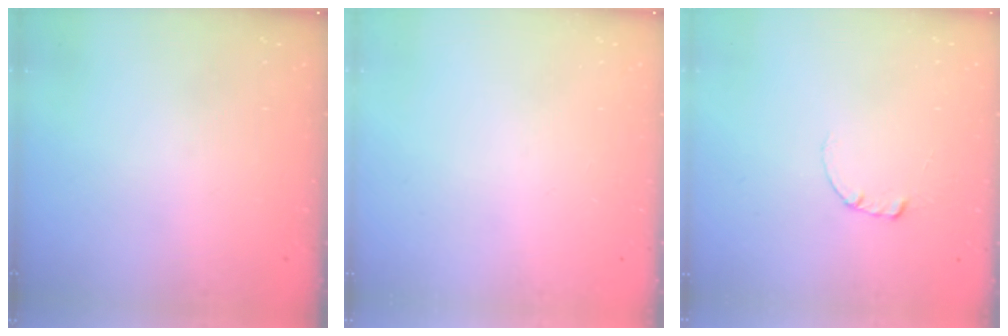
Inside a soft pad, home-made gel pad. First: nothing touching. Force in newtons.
{"total": 0.0}
{"total": 0.6, "press": 0.5, "slide": 0.2}